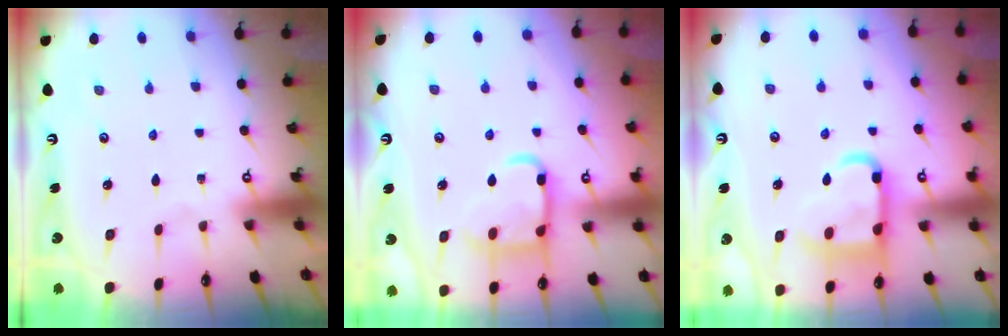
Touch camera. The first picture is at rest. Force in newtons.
{"total": 15.1, "press": 15.0, "slide": 1.5}
{"total": 14.8, "press": 14.7, "slide": 1.7}